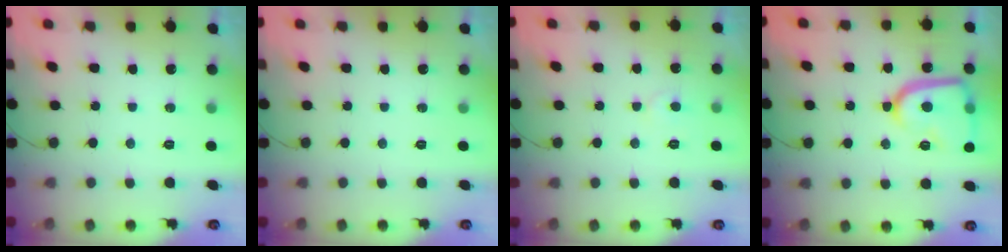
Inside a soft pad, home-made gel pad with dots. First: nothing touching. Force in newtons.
{"total": 0.0}
{"total": 3.5, "press": 3.5, "slide": 0.5}
{"total": 16.2, "press": 16.2, "slide": 1.5}